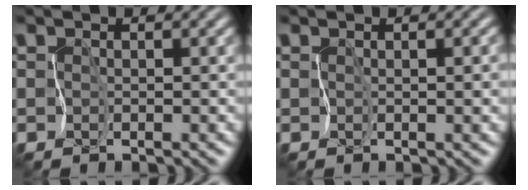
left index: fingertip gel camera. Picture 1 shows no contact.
{"total": 1.9, "force": [-0.2, 0.7, 1.7], "torque": [-0.022, -0.003, 0.002]}